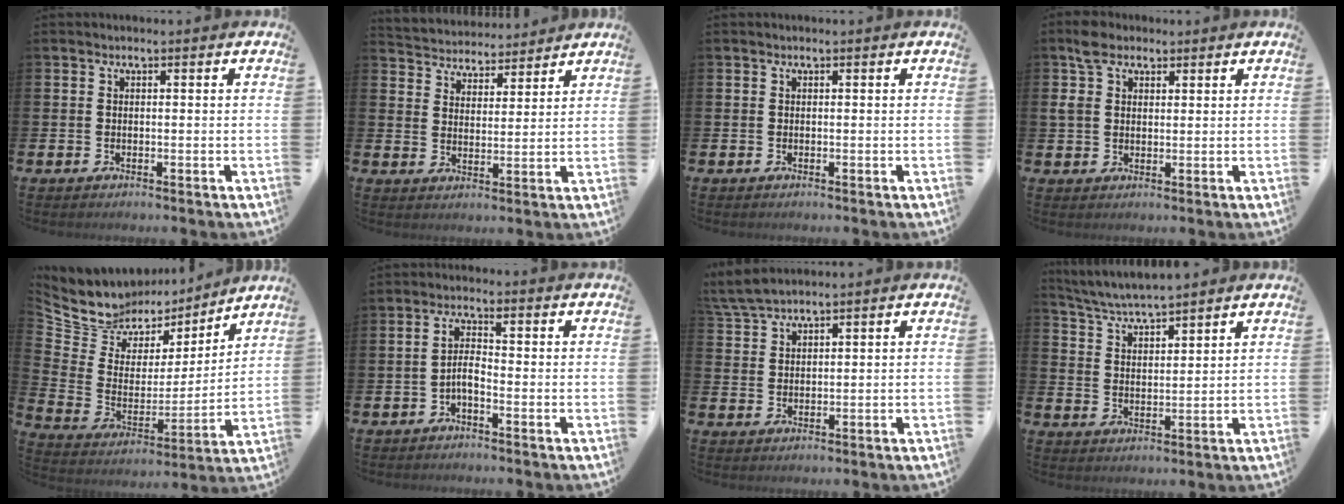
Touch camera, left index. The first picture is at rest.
{"total": 4.5, "force": [4.3, 1.2, -0.7], "torque": [-0.015, -0.029, 0.077]}
{"total": 0.0}
{"total": 4.5, "force": [3.3, 2.6, 1.5], "torque": [-0.034, 0.006, 0.060]}
{"total": 8.5, "force": [7.5, 4.2, -0.1], "torque": [-0.053, -0.061, 0.134]}
{"total": 2.7, "force": [-0.7, 0.9, 2.4], "torque": [-0.045, 0.006, -0.015]}
{"total": 3.8, "force": [3.7, 0.3, 0.9], "torque": [-0.035, -0.007, 0.071]}
{"total": 5.2, "force": [5.1, 0.1, 1.0], "torque": [-0.043, -0.026, 0.092]}